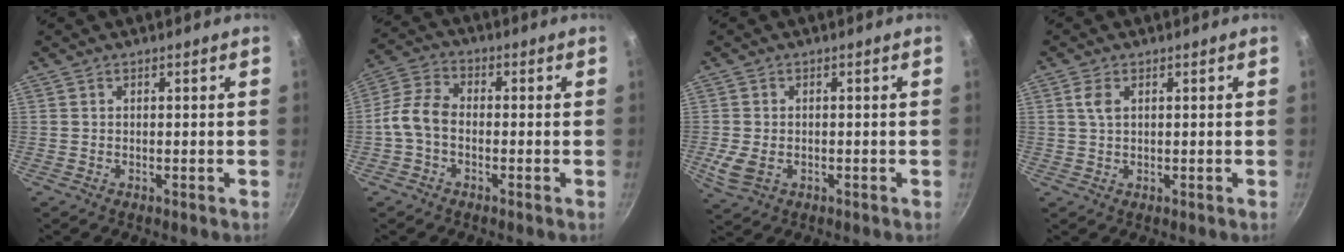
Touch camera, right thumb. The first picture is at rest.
{"total": 6.8, "force": [-1.6, 4.5, 4.8], "torque": [-0.099, 0.033, -0.047]}
{"total": 4.9, "force": [-1.1, 3.5, 3.3], "torque": [-0.071, -0.006, -0.016]}
{"total": 2.8, "force": [0.9, 1.6, 2.1], "torque": [-0.041, -0.002, 0.017]}